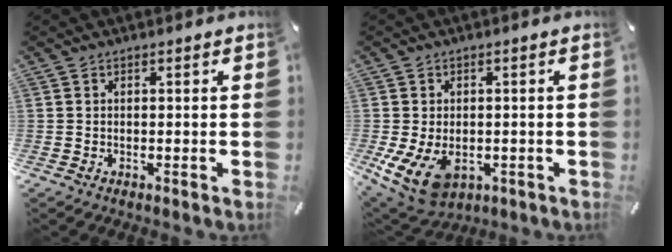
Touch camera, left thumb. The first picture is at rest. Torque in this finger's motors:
{"motor_torque": [1.30, 1.55, 0.46, -0.28, 0.28]}